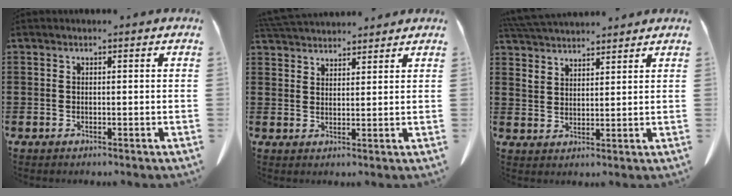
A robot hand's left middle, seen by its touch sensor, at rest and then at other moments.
{"total": 4.0, "force": [3.9, 0.4, 0.5], "torque": [-0.022, -0.011, 0.075]}
{"total": 4.9, "force": [4.6, 1.1, 1.0], "torque": [-0.033, -0.010, 0.088]}